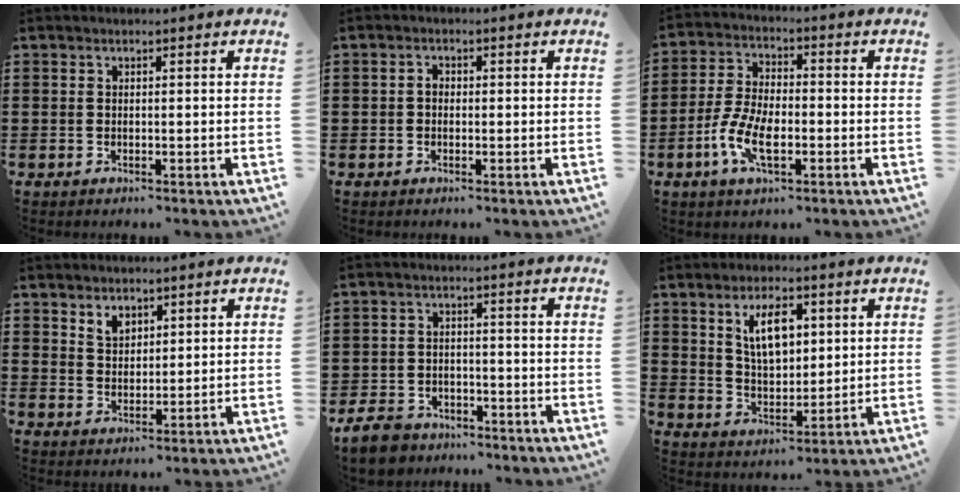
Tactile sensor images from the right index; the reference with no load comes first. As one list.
[{"total": 1.3, "force": [-0.2, 0.9, 0.9], "torque": [-0.019, 0.003, -0.005]}, {"total": 7.7, "force": [-2.9, 3.3, 6.3], "torque": [-0.162, -0.014, -0.062]}, {"total": 3.3, "force": [2.4, 2.0, 1.0], "torque": [-0.026, 0.007, 0.045]}, {"total": 5.4, "force": [-4.9, 1.7, 1.4], "torque": [-0.042, 0.008, -0.100]}, {"total": 7.6, "force": [2.9, 4.0, 5.8], "torque": [-0.104, 0.004, 0.044]}]